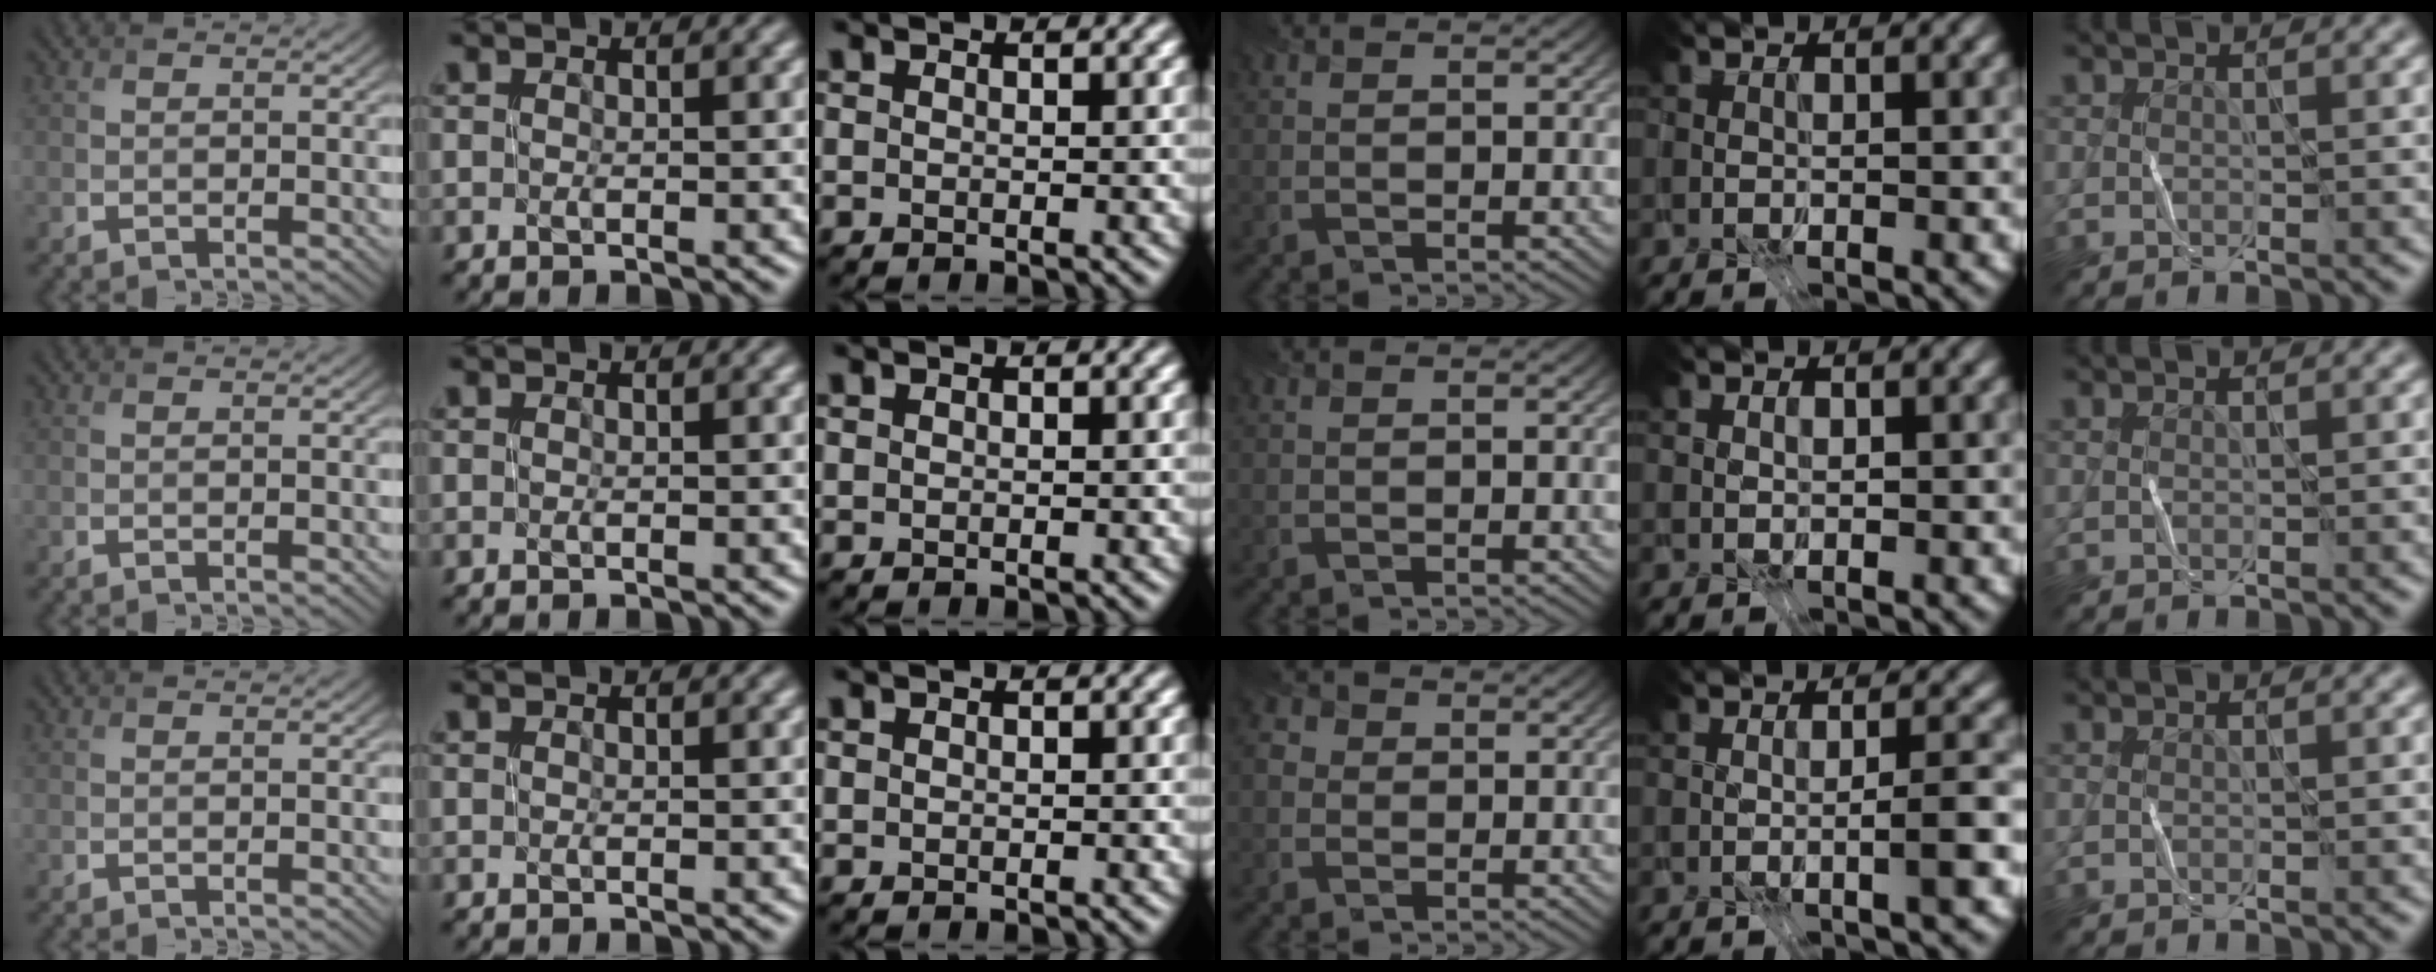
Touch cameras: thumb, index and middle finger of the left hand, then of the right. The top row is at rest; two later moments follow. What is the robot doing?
{"motion": "fold", "object": "receipt paper"}